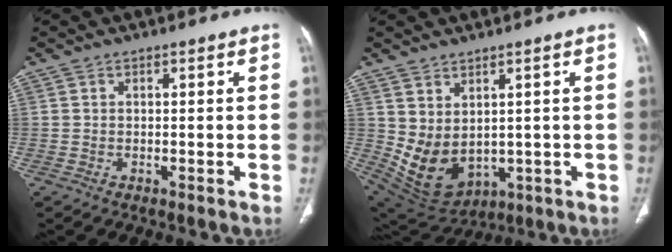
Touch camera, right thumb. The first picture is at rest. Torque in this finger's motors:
{"motor_torque": [-0.71, 1.02, 0.07, 0.11, 0.31]}